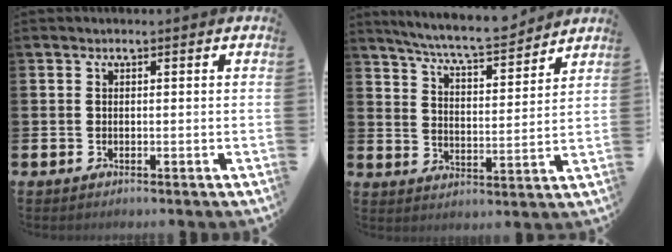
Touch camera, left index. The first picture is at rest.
{"total": 7.4, "force": [7.1, 0.0, 2.2], "torque": [-0.063, -0.047, 0.123]}